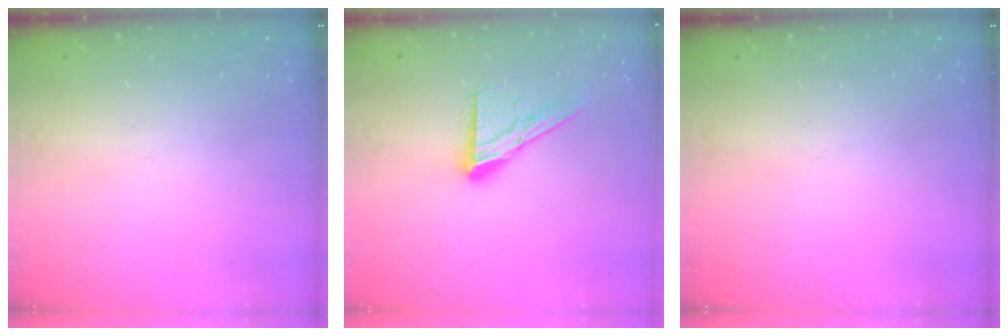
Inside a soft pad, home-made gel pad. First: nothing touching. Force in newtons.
{"total": 12.3, "press": 12.3, "slide": 1.0}
{"total": 0.0}